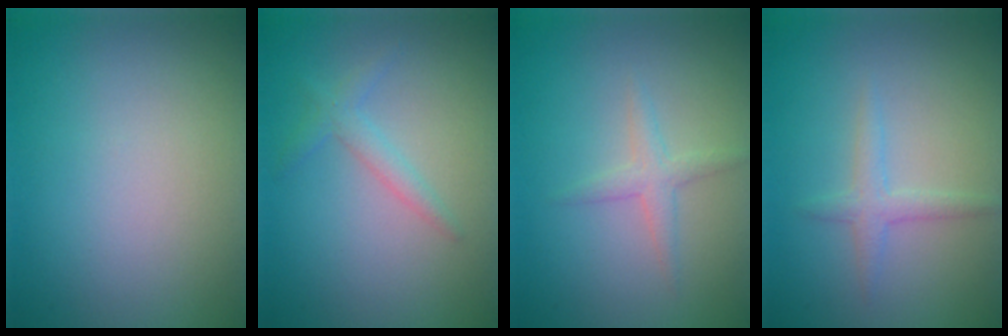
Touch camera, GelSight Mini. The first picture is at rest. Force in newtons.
{"total": 1.5, "press": 1.5, "slide": 0.1}
{"total": 1.6, "press": 1.6, "slide": 0.1}
{"total": 1.7, "press": 1.7, "slide": 0.1}